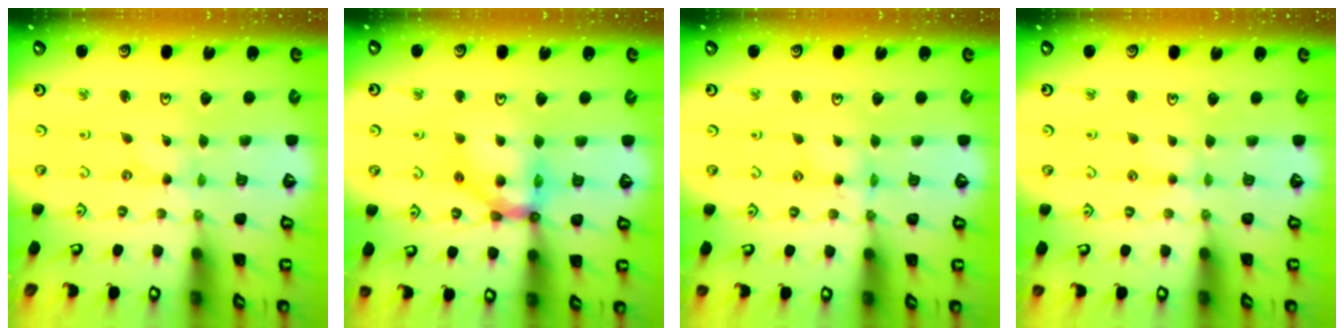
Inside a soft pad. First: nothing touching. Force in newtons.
{"total": 12.6, "press": 12.6, "slide": 1.5}
{"total": 2.9, "press": 2.9, "slide": 0.4}
{"total": 2.2, "press": 2.2, "slide": 0.4}